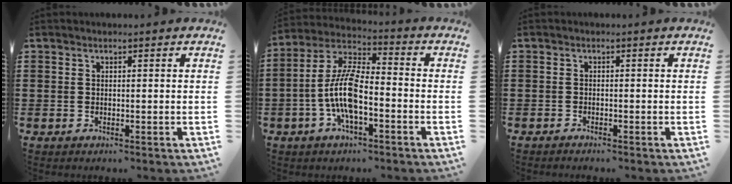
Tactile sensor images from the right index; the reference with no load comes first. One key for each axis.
{"total": 10.4, "fx": -2.8, "fy": 3.7, "fz": 9.3, "tx": -0.219, "ty": -0.008, "tz": -0.059}
{"total": 0.7, "fx": -0.7, "fy": 0.0, "fz": 0.0, "tx": -0.001, "ty": 0.000, "tz": -0.015}